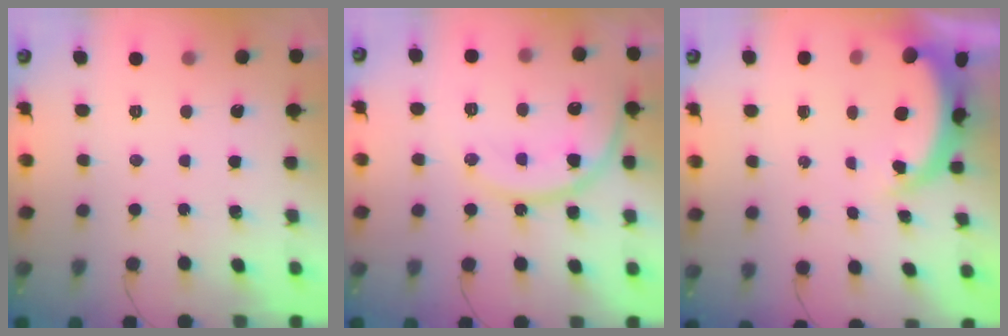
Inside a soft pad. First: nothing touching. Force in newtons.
{"total": 15.2, "press": 15.1, "slide": 1.5}
{"total": 4.6, "press": 4.6, "slide": 0.7}